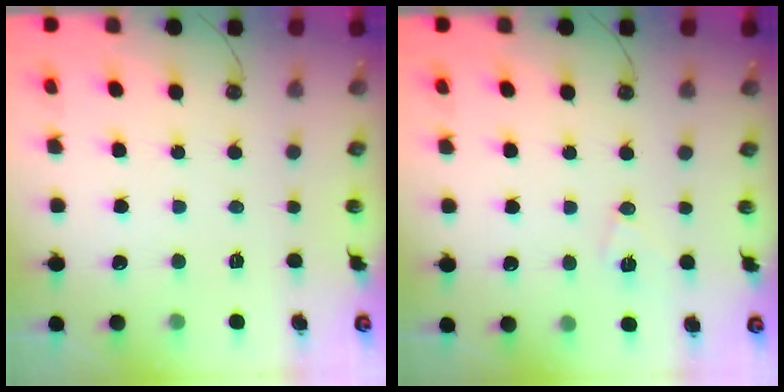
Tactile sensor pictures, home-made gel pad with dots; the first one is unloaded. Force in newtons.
{"total": 7.8, "press": 7.7, "slide": 1.3}